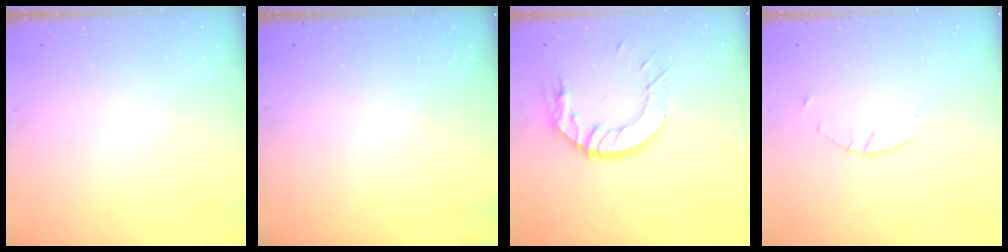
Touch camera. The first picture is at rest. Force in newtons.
{"total": 0.0}
{"total": 11.6, "press": 11.6, "slide": 1.2}
{"total": 1.7, "press": 1.7, "slide": 0.3}